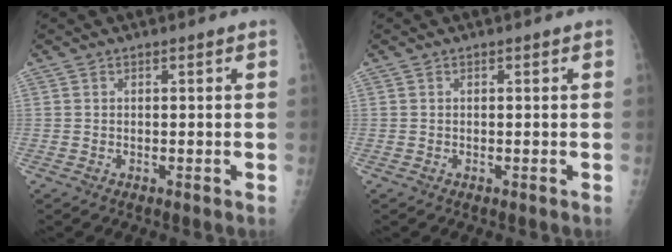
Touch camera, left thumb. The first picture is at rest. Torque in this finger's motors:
{"motor_torque": [0.00, 0.00, 0.00, 0.00, 0.00]}